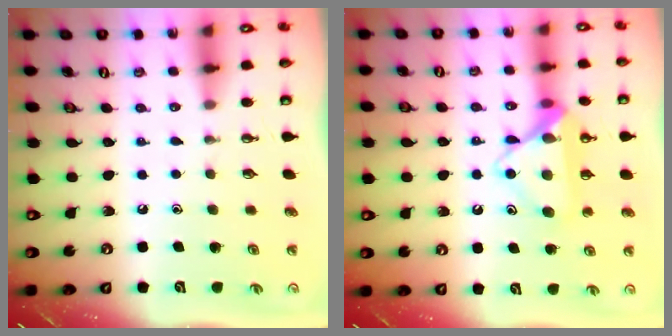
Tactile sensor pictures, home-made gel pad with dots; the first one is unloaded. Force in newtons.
{"total": 14.5, "press": 14.5, "slide": 0.8}